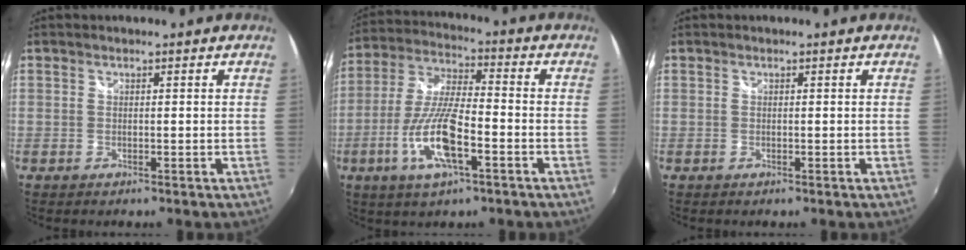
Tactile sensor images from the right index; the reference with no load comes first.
{"total": 13.3, "force": [-5.0, 3.6, 11.7], "torque": [-0.250, -0.008, -0.096]}
{"total": 0.0}